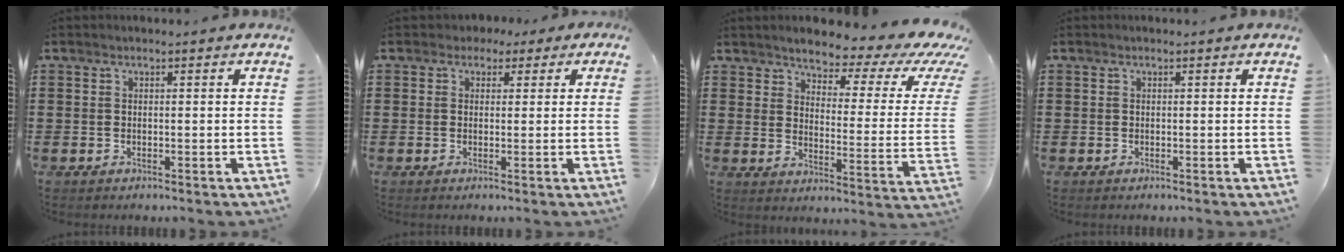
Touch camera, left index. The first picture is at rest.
{"total": 1.9, "force": [0.6, 1.6, 0.6], "torque": [-0.018, 0.012, 0.010]}
{"total": 4.0, "force": [3.4, 1.0, 1.9], "torque": [-0.051, -0.027, 0.049]}
{"total": 0.0}